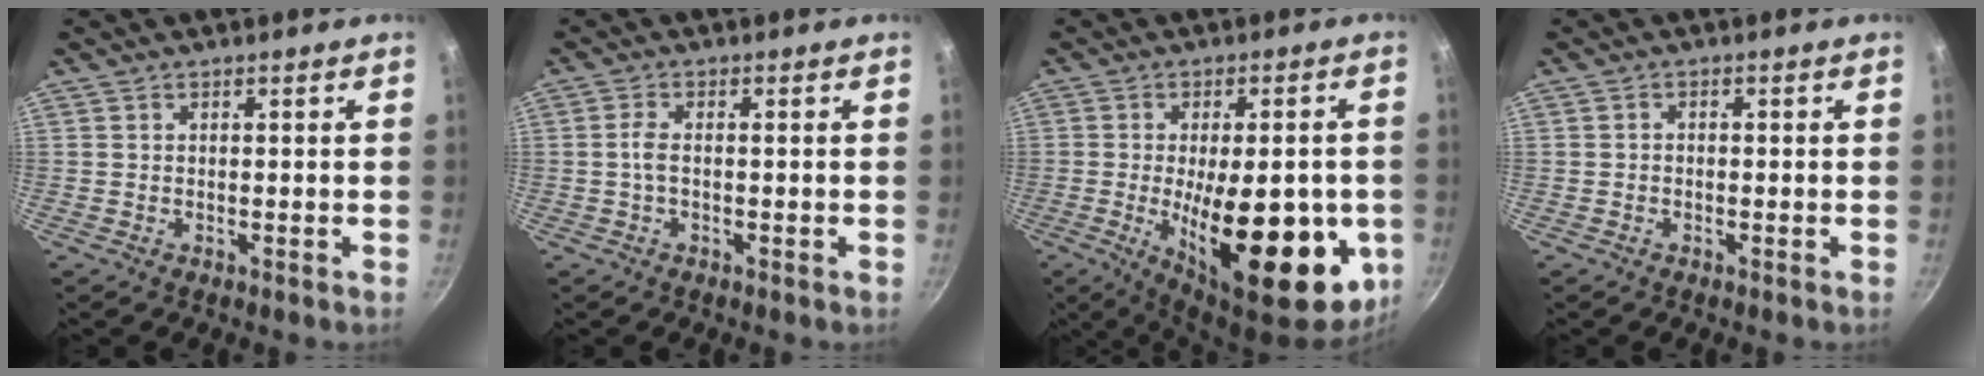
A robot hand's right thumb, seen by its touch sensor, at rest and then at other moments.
{"total": 2.3, "force": [-0.4, 0.8, 2.1], "torque": [-0.056, 0.008, -0.014]}
{"total": 24.7, "force": [-5.2, 10.0, 21.9], "torque": [-0.278, -0.007, -0.058]}
{"total": 0.9, "force": [-0.4, 0.6, 0.5], "torque": [-0.012, 0.006, -0.009]}